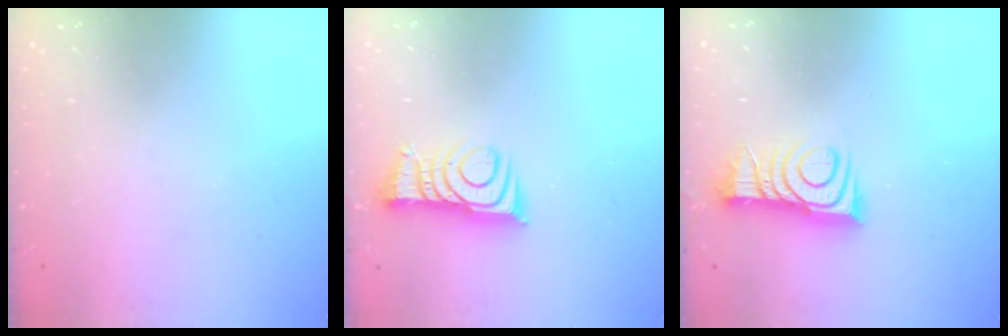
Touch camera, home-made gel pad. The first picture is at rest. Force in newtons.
{"total": 10.0, "press": 9.9, "slide": 1.0}
{"total": 10.7, "press": 10.6, "slide": 0.4}